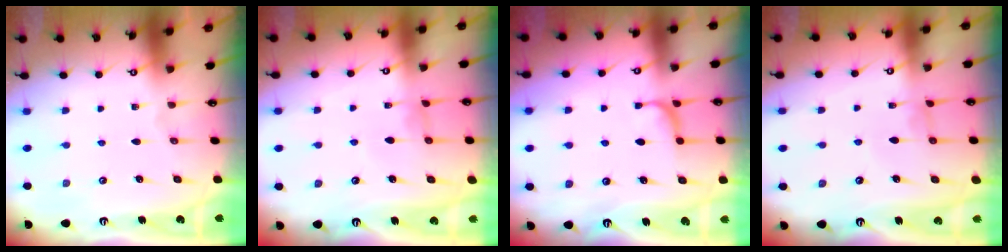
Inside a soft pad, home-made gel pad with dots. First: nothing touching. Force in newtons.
{"total": 1.1, "press": 0.9, "slide": 0.5}
{"total": 1.2, "press": 0.8, "slide": 0.8}
{"total": 0.6, "press": 0.6, "slide": 0.3}